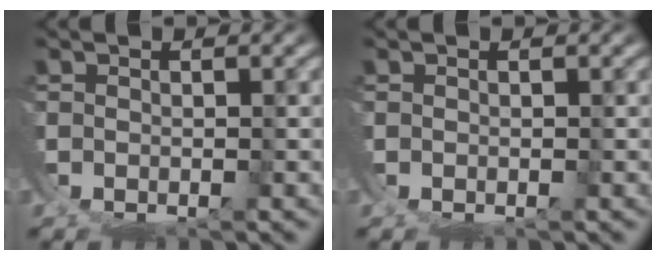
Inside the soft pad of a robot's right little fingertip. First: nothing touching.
{"total": 0.0}